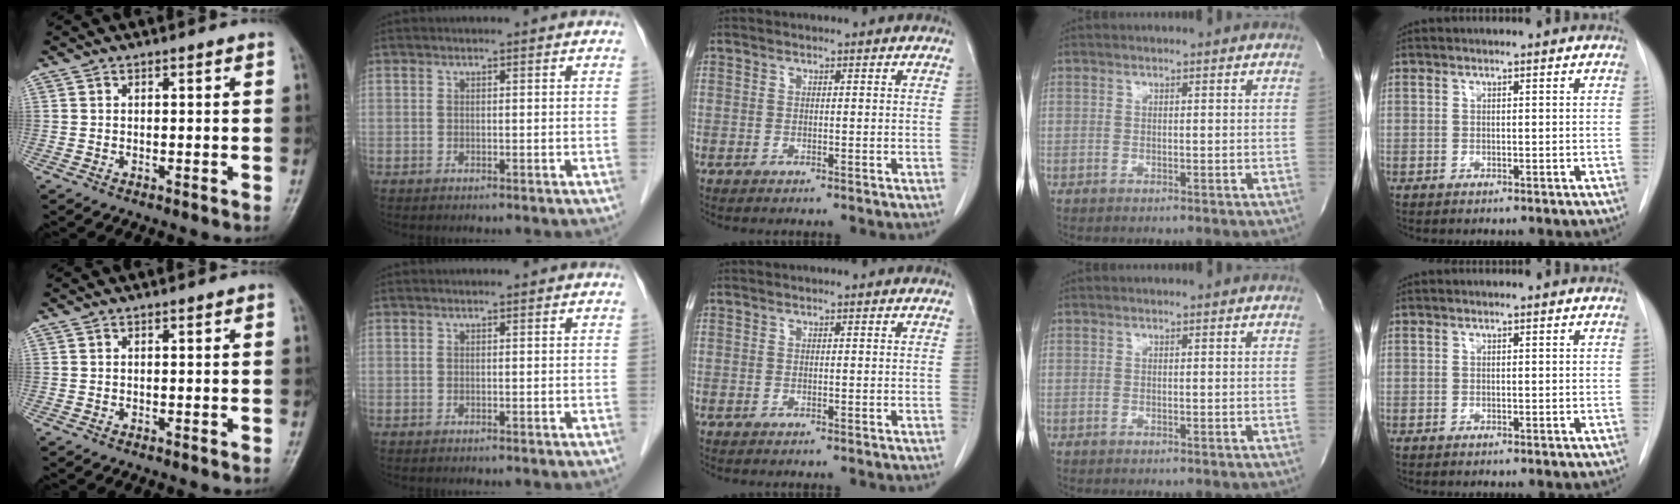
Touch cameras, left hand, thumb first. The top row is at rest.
{}